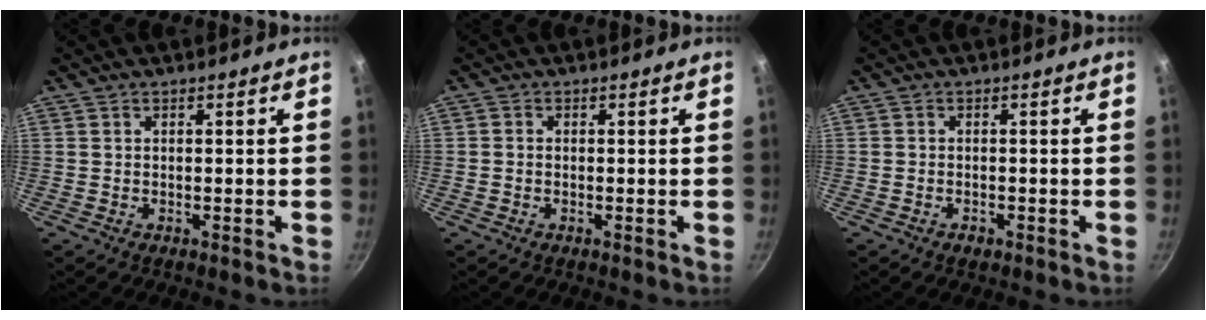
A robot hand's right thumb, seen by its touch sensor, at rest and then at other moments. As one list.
[{"total": 0.9, "force": [-0.2, 0.7, 0.4], "torque": [-0.009, 0.003, -0.006]}, {"total": 1.5, "force": [-0.9, 1.0, 0.7], "torque": [-0.015, 0.005, -0.015]}]